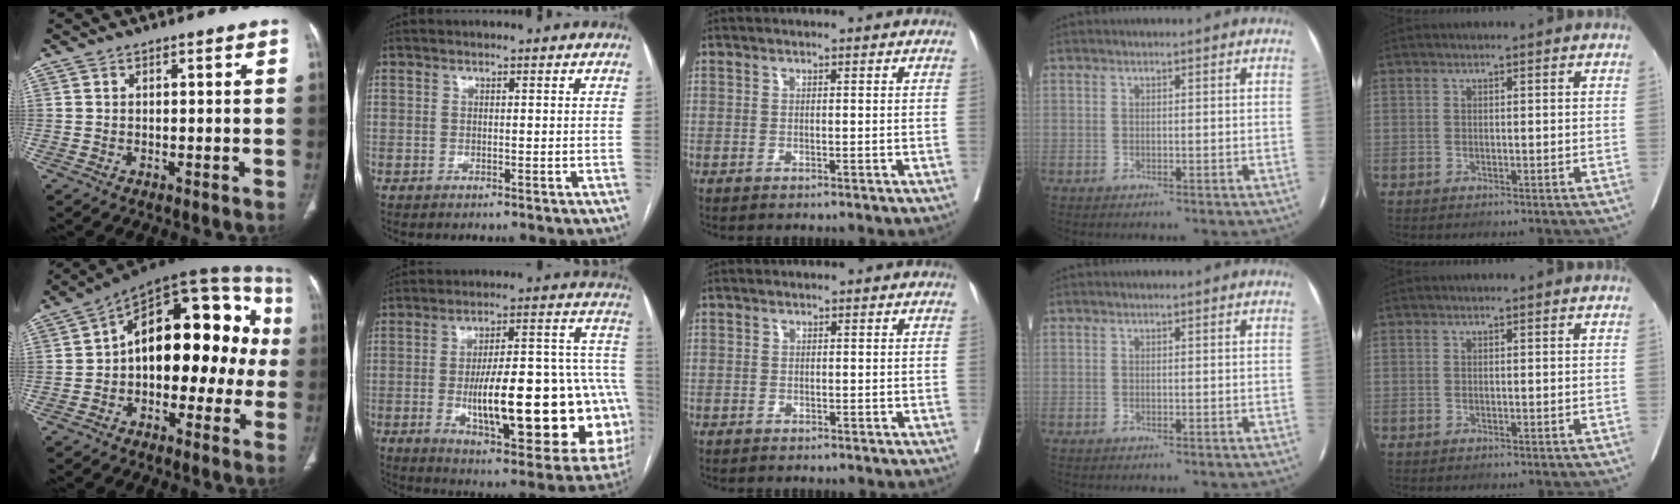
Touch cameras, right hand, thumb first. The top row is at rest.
{"thumb": {"total": 23.1, "force": [0.0, 12.9, 19.1], "torque": [-0.230, 0.058, -0.014]}, "index": {"total": 29.3, "force": [-5.2, 7.7, 27.8], "torque": [-0.312, 0.019, -0.055]}, "middle": {"total": 0.6, "force": [-0.2, 0.6, -0.1], "torque": [0.006, 0.007, -0.008]}}